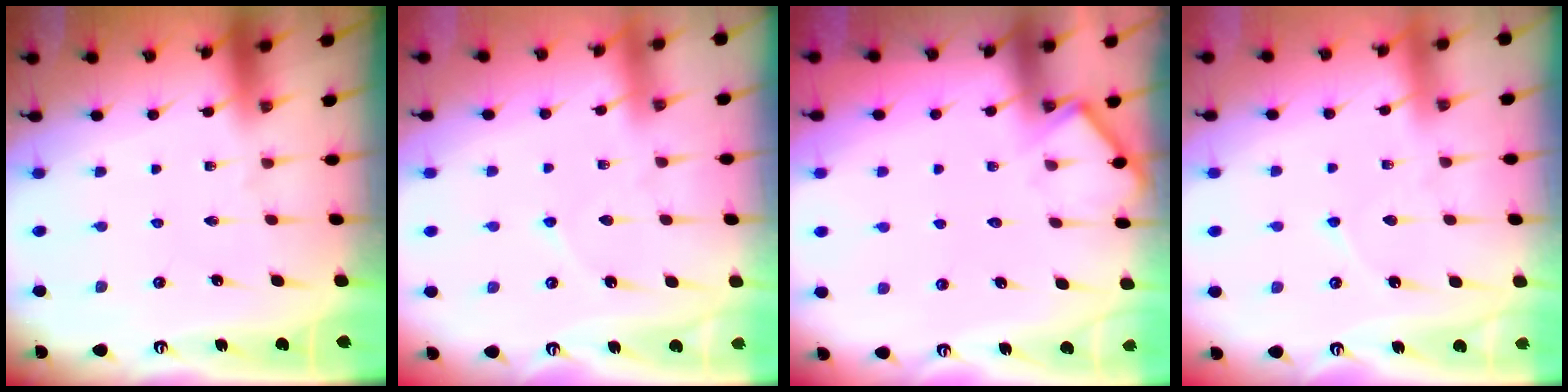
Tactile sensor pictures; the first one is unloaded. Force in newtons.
{"total": 3.6, "press": 3.6, "slide": 0.2}
{"total": 6.5, "press": 6.5, "slide": 0.5}
{"total": 4.4, "press": 4.4, "slide": 0.4}